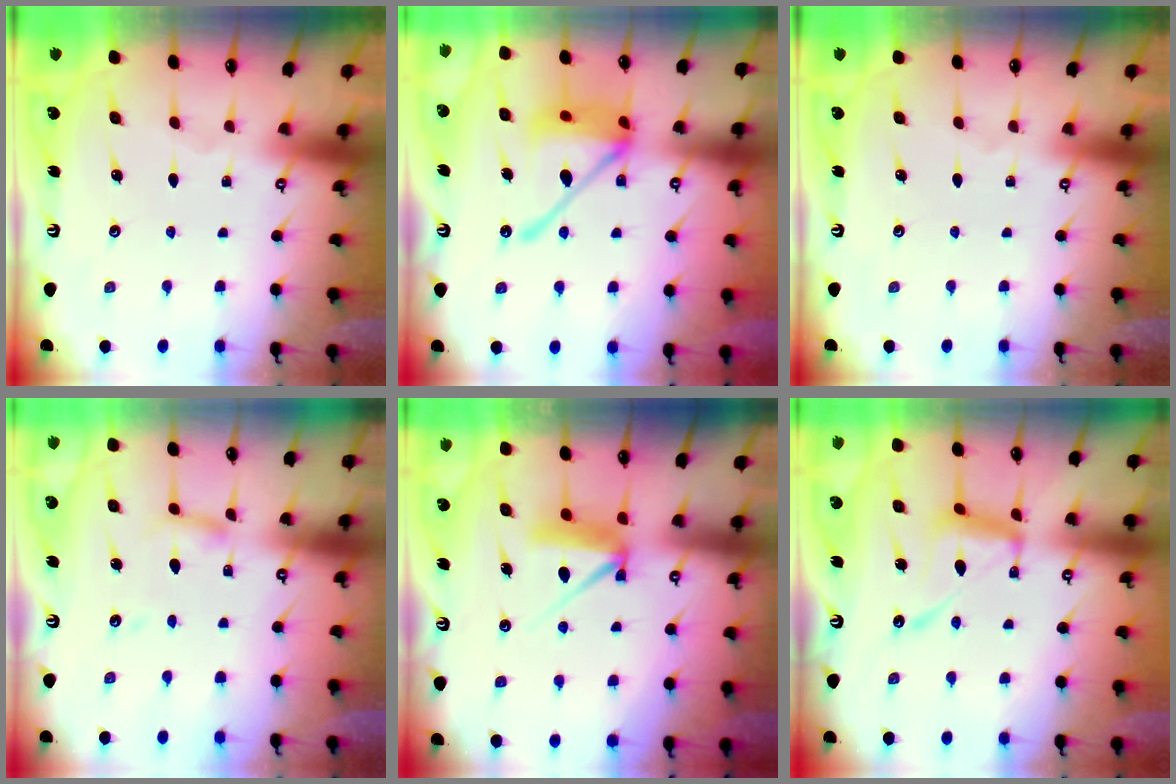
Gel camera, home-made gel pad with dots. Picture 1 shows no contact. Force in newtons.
{"total": 16.2, "press": 16.1, "slide": 2.2}
{"total": 0.0}
{"total": 5.3, "press": 5.2, "slide": 0.4}
{"total": 8.1, "press": 8.1, "slide": 0.1}
{"total": 13.2, "press": 13.1, "slide": 1.1}